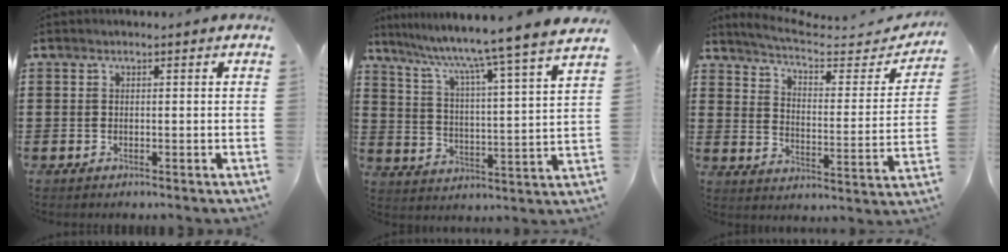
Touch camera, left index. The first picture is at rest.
{"total": 6.8, "force": [5.9, -1.9, 2.9], "torque": [-0.083, -0.057, 0.086]}
{"total": 5.5, "force": [4.9, 1.0, 2.3], "torque": [-0.066, -0.035, 0.078]}